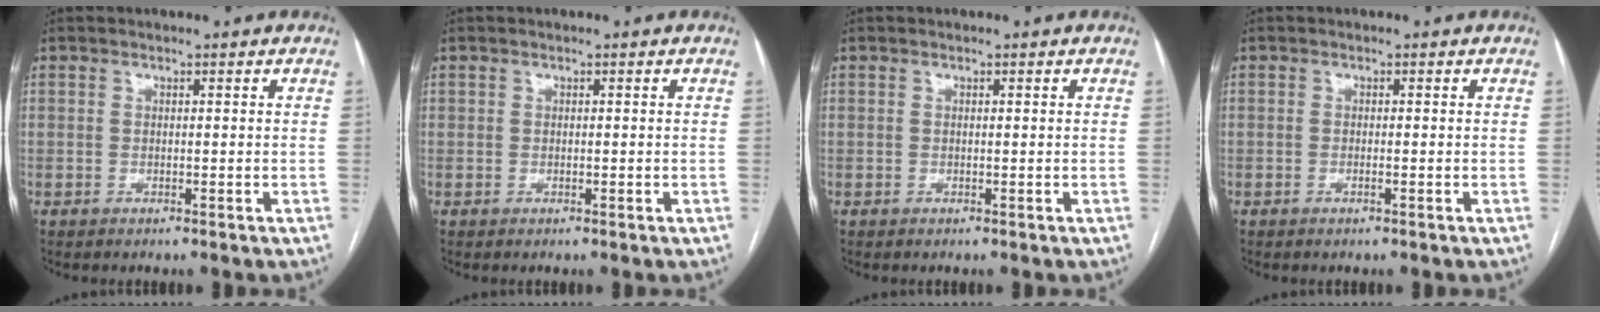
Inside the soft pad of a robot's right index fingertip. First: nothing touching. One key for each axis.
{"total": 0.0}
{"total": 0.0}
{"total": 0.6, "fx": -0.3, "fy": 0.0, "fz": 0.5, "tx": -0.012, "ty": 0.001, "tz": -0.004}